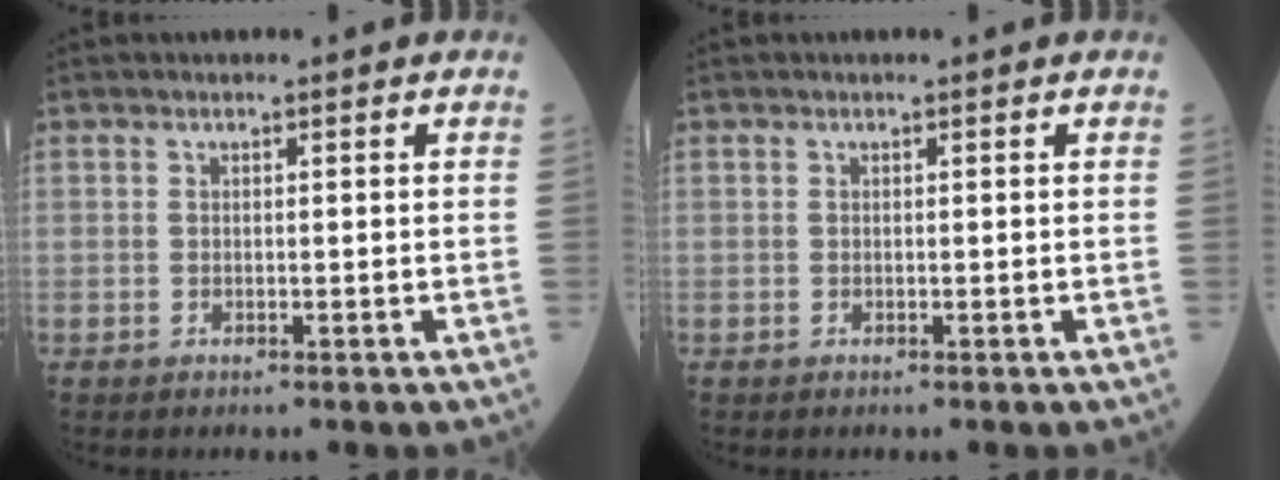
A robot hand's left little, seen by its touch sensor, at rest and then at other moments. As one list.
[{"total": 0.0}]